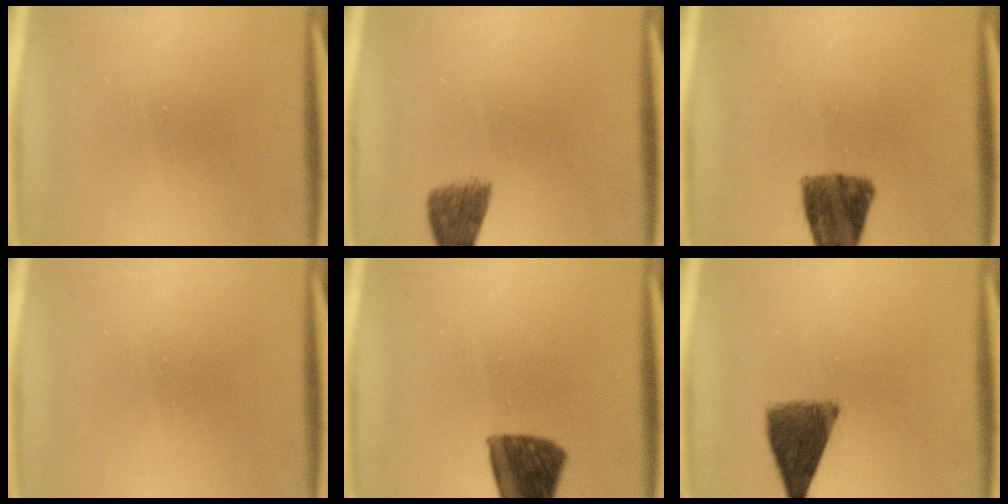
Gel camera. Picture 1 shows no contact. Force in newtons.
{"total": 5.1}
{"total": 8.4}
{"total": 0.0}
{"total": 10.5}
{"total": 8.5}